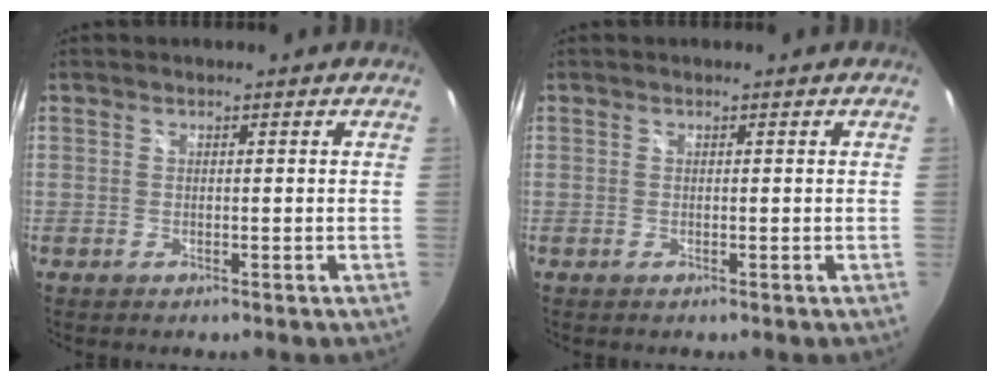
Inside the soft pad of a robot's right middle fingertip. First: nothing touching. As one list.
[{"total": 0.0}]